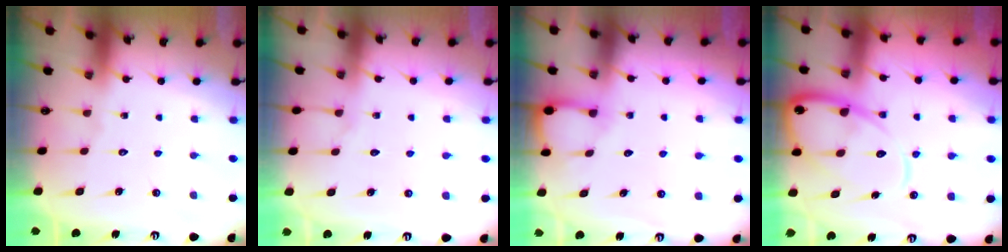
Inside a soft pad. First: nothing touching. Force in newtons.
{"total": 3.9, "press": 3.9, "slide": 0.5}
{"total": 3.4, "press": 3.4, "slide": 0.3}
{"total": 12.7, "press": 12.6, "slide": 1.4}